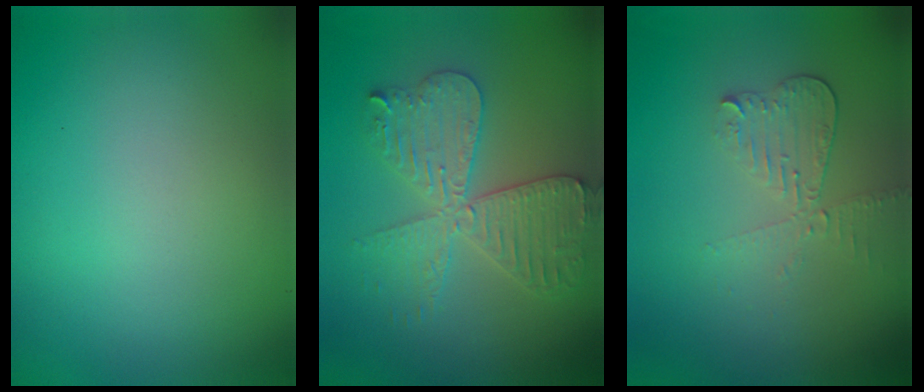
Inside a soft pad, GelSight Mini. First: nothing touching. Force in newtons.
{"total": 5.7, "press": 5.6, "slide": 0.9}
{"total": 2.5, "press": 2.3, "slide": 0.9}